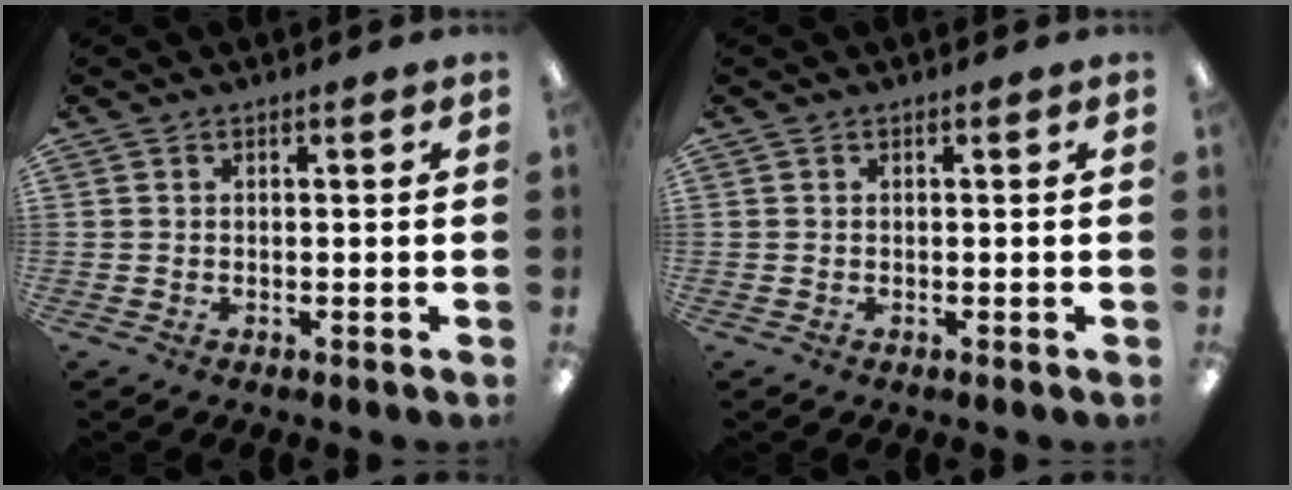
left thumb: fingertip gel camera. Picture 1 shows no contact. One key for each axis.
{"total": 0.0}